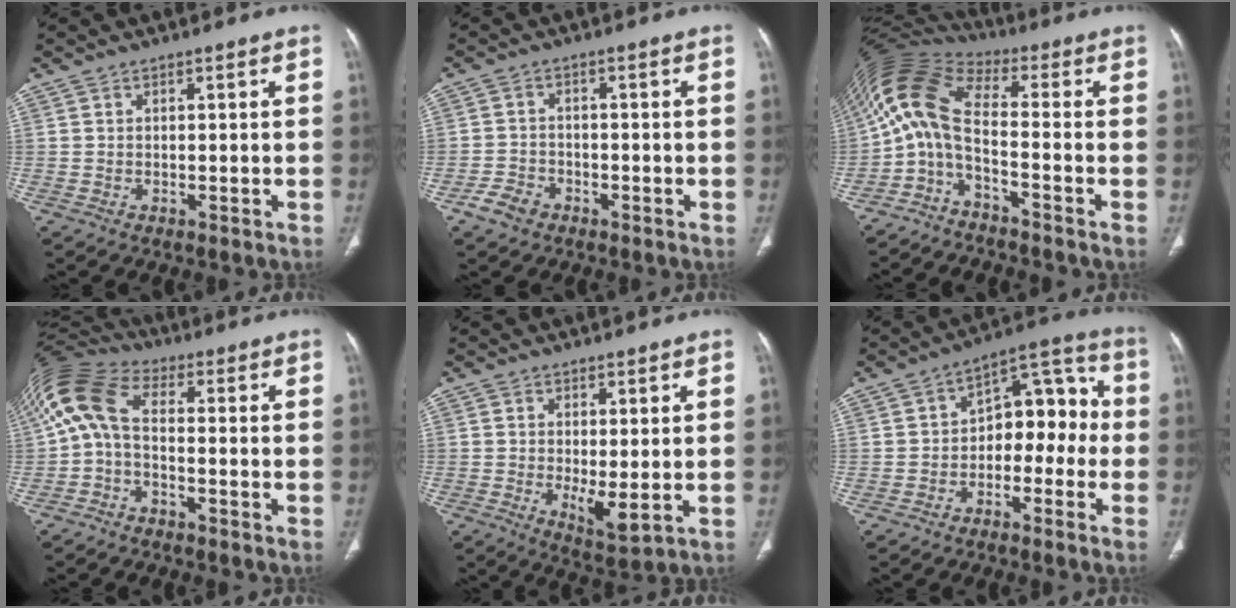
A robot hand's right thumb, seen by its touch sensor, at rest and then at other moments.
{"total": 3.9, "force": [-2.4, 2.7, 1.5], "torque": [-0.026, 0.017, -0.042]}
{"total": 9.9, "force": [-3.8, 3.6, 8.5], "torque": [-0.186, 0.072, -0.084]}
{"total": 10.5, "force": [-1.2, 5.9, 8.6], "torque": [-0.188, 0.045, -0.035]}
{"total": 4.9, "force": [-0.1, 1.6, 4.6], "torque": [-0.078, -0.019, 0.006]}
{"total": 11.5, "force": [-2.0, 7.3, 8.7], "torque": [-0.078, 0.054, -0.042]}